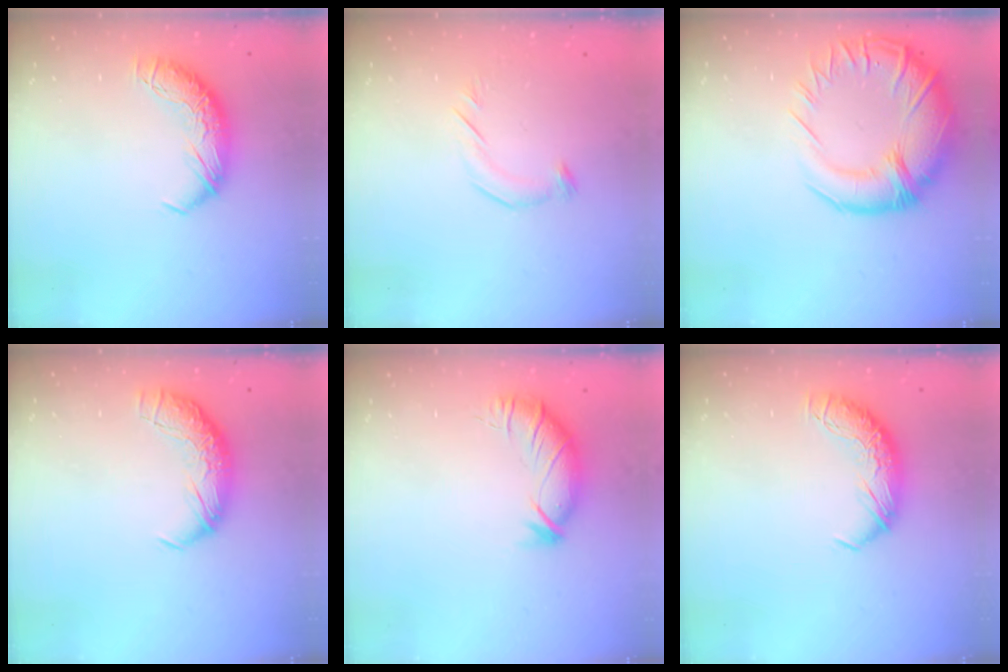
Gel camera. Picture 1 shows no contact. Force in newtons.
{"total": 5.5, "press": 5.4, "slide": 1.4}
{"total": 9.4, "press": 8.2, "slide": 4.7}
{"total": 2.3, "press": 0.9, "slide": 2.1}
{"total": 3.0, "press": 2.3, "slide": 2.0}
{"total": 0.0}